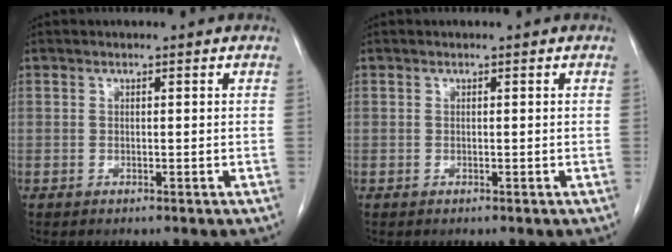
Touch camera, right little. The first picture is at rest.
{"total": 0.0}